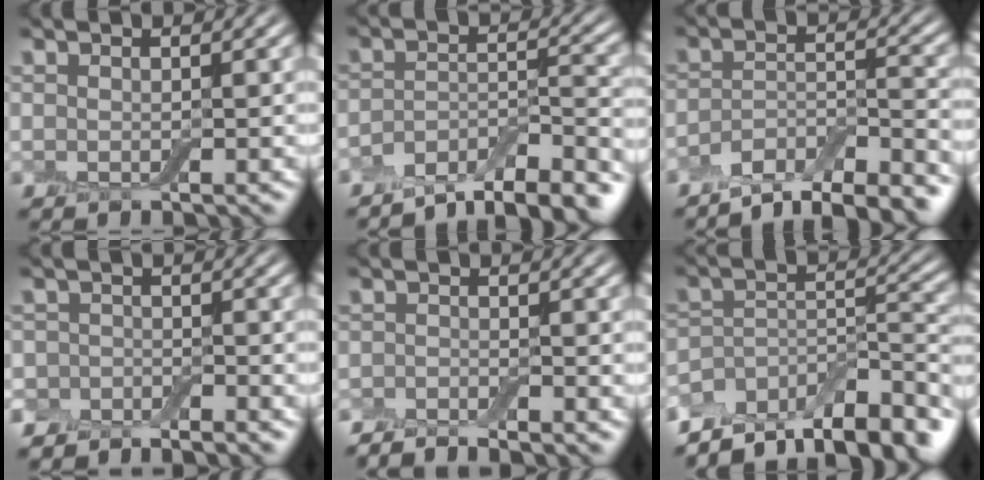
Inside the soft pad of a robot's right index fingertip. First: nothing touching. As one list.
[{"total": 7.3, "force": [-6.3, 1.9, 3.3], "torque": [-0.053, -0.006, -0.103]}, {"total": 8.3, "force": [-6.9, 2.4, 4.0], "torque": [-0.063, -0.005, -0.108]}, {"total": 2.8, "force": [-2.5, 1.2, 0.3], "torque": [0.011, 0.006, -0.048]}, {"total": 2.4, "force": [-2.4, 0.1, 0.4], "torque": [-0.008, 0.000, -0.049]}, {"total": 10.5, "force": [-8.2, 3.8, 5.3], "torque": [-0.083, 0.013, -0.140]}]